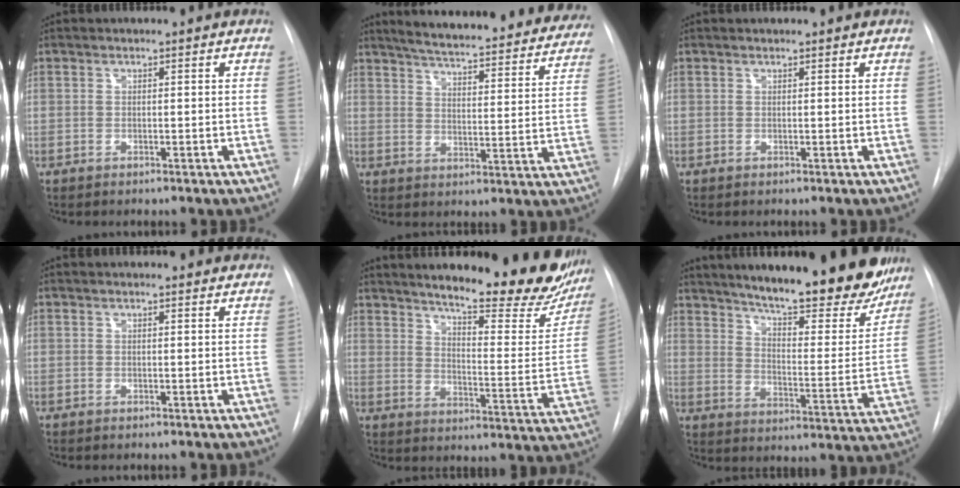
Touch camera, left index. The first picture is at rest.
{"total": 28.7, "force": [25.9, 5.0, 11.5], "torque": [-0.172, -0.062, 0.310]}
{"total": 0.9, "force": [0.8, 0.2, 0.5], "torque": [-0.007, 0.011, 0.012]}
{"total": 2.6, "force": [2.3, 0.8, 0.8], "torque": [-0.012, 0.008, 0.016]}
{"total": 24.5, "force": [19.6, 4.6, 14.0], "torque": [-0.192, -0.058, 0.243]}
{"total": 28.1, "force": [22.4, 6.1, 15.8], "torque": [-0.227, -0.058, 0.286]}